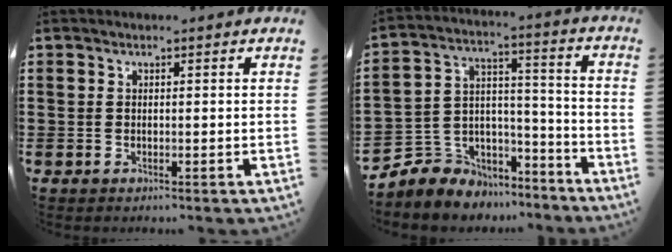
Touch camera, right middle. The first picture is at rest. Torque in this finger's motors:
{"motor_torque": [2.14, 0.00, 0.29, 0.04]}